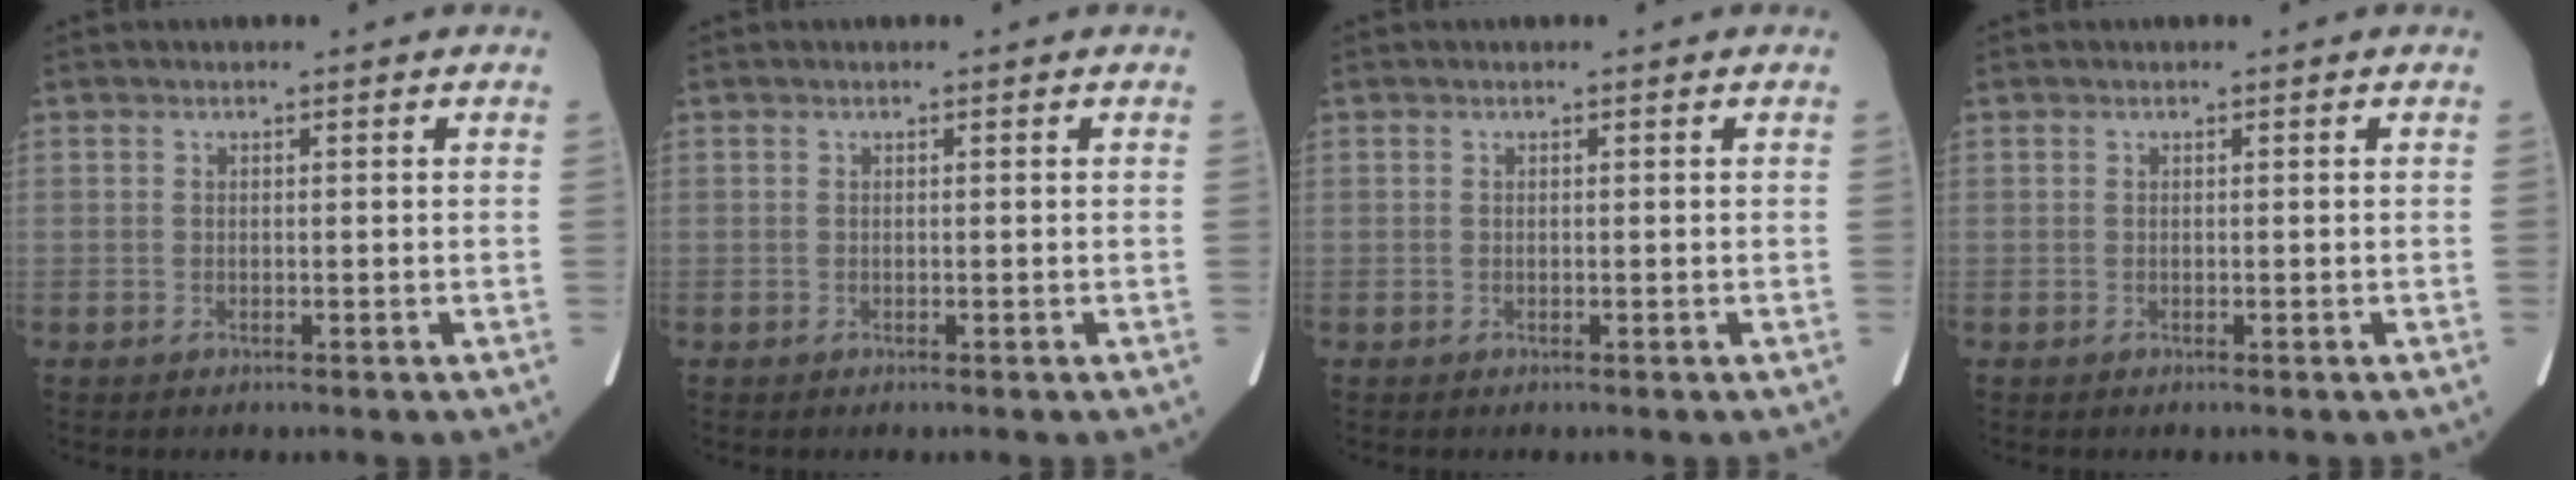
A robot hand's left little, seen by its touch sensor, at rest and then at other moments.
{"total": 0.0}
{"total": 0.0}
{"total": 0.0}